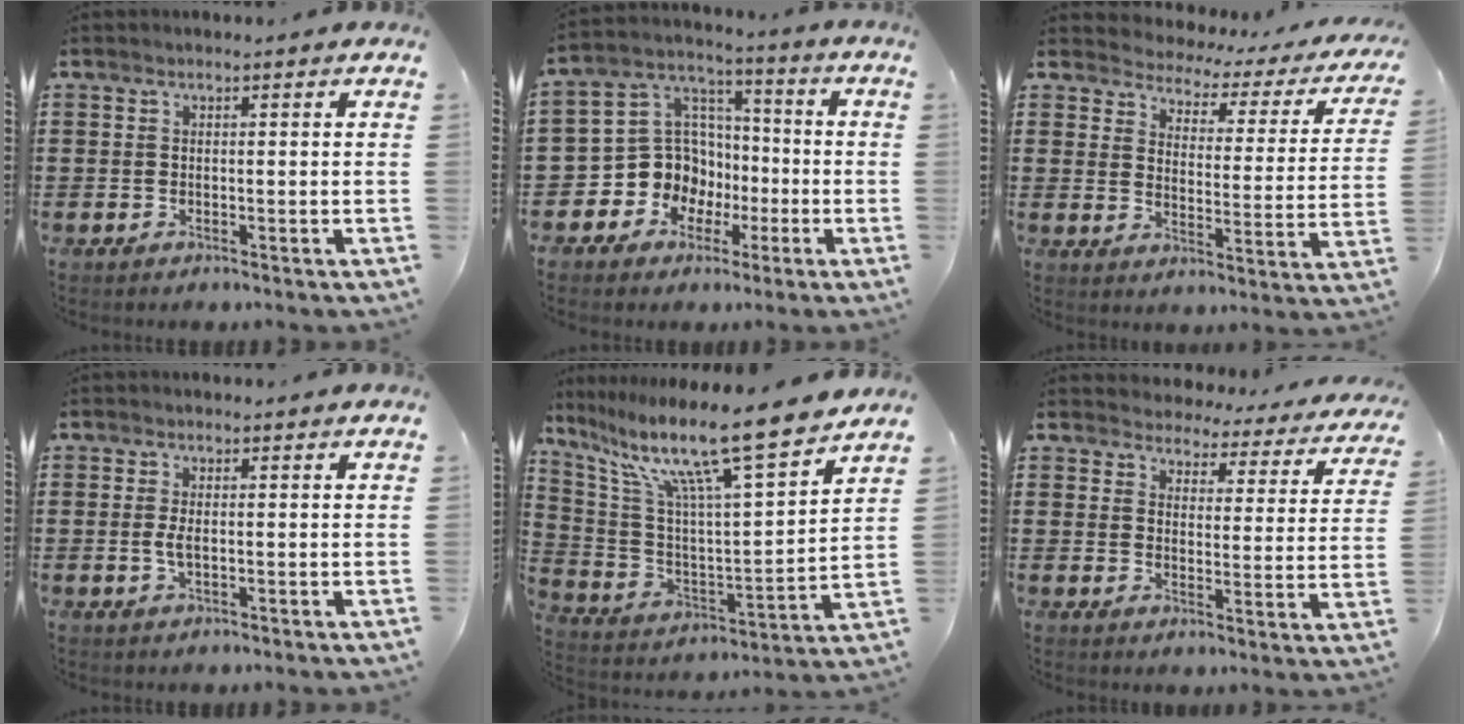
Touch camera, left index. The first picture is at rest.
{"total": 10.2, "force": [-2.7, 9.5, 2.6], "torque": [-0.102, 0.004, -0.045]}
{"total": 2.3, "force": [2.3, 0.6, 0.0], "torque": [-0.023, -0.024, 0.029]}
{"total": 2.0, "force": [0.0, 0.8, 1.9], "torque": [-0.051, -0.005, -0.006]}
{"total": 14.4, "force": [11.0, 0.7, 9.3], "torque": [-0.197, -0.073, 0.175]}
{"total": 3.8, "force": [3.7, 0.6, -0.1], "torque": [-0.023, -0.029, 0.061]}